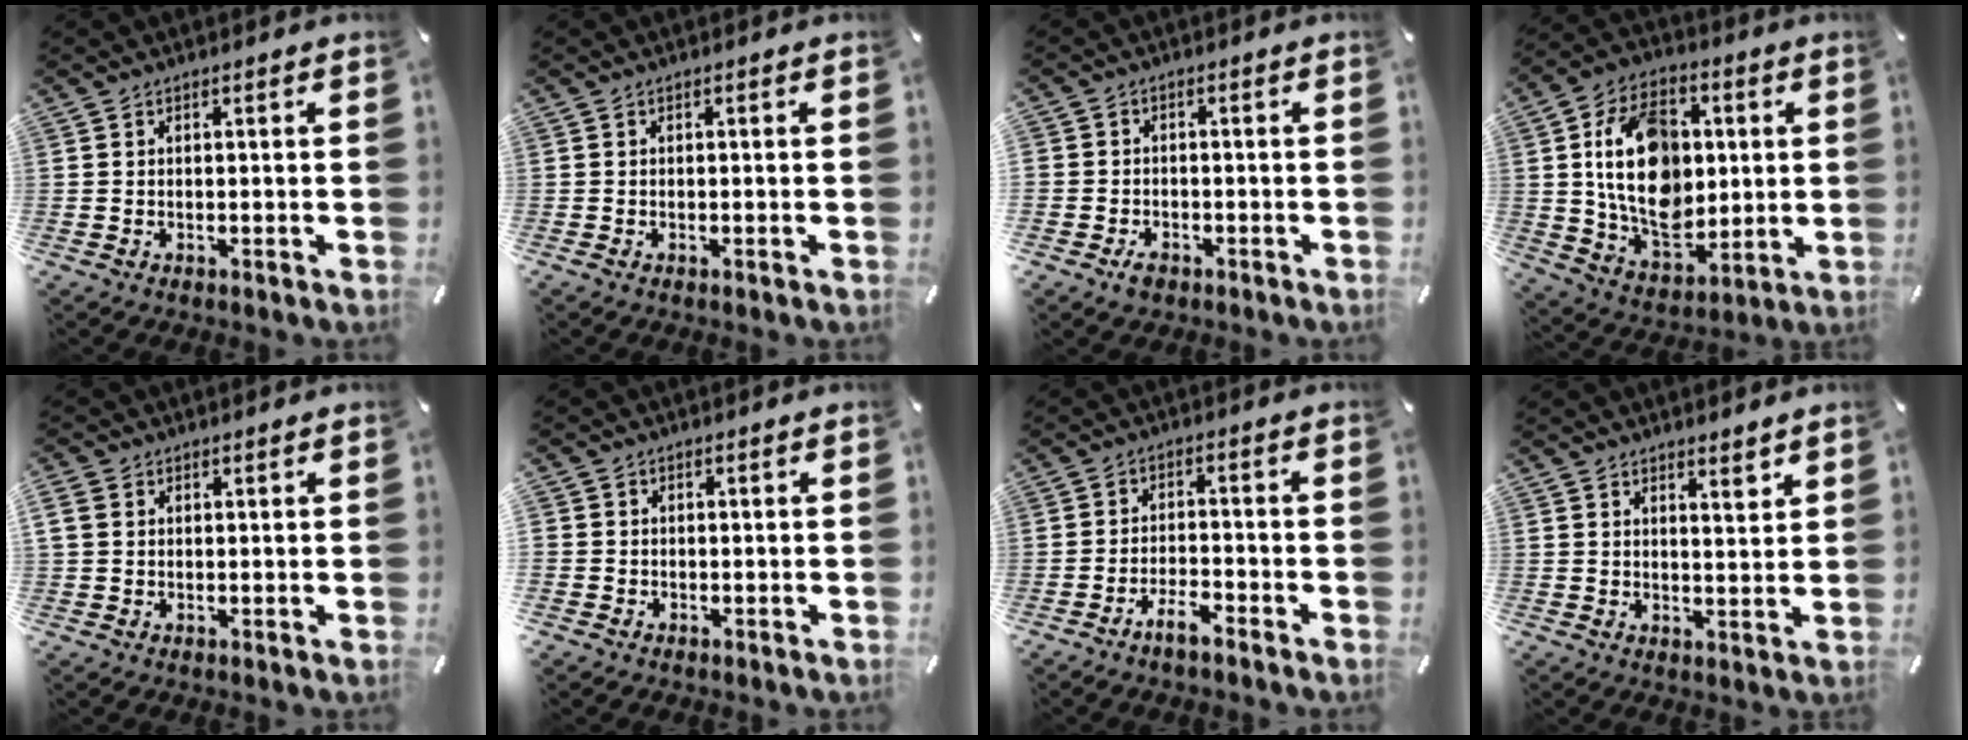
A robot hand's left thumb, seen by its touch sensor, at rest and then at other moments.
{"total": 0.0}
{"total": 4.2, "force": [-1.7, 3.8, 0.6], "torque": [0.000, 0.013, -0.031]}
{"total": 18.9, "force": [2.0, 13.9, 12.7], "torque": [-0.238, 0.004, 0.040]}
{"total": 2.6, "force": [0.9, 2.2, 1.1], "torque": [-0.024, 0.005, 0.016]}
{"total": 3.0, "force": [-0.1, 2.9, -0.5], "torque": [0.013, 0.007, -0.004]}
{"total": 4.7, "force": [-3.9, 1.2, 2.3], "torque": [-0.049, 0.016, -0.076]}
{"total": 3.4, "force": [3.0, 0.7, 1.2], "torque": [-0.005, -0.025, 0.050]}